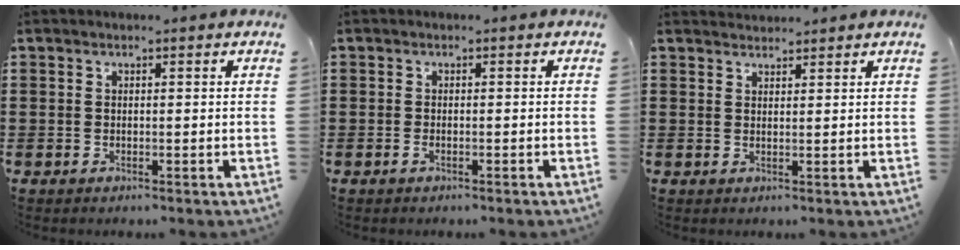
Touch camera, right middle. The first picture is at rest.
{"total": 0.8, "force": [-0.5, 0.2, 0.6], "torque": [-0.015, -0.003, -0.009]}
{"total": 1.6, "force": [1.5, 0.3, -0.1], "torque": [-0.002, 0.003, 0.030]}